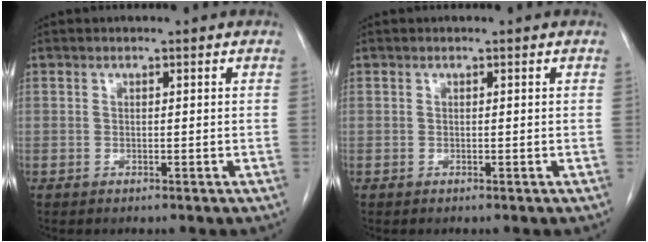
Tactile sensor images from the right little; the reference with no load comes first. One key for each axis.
{"total": 0.0}